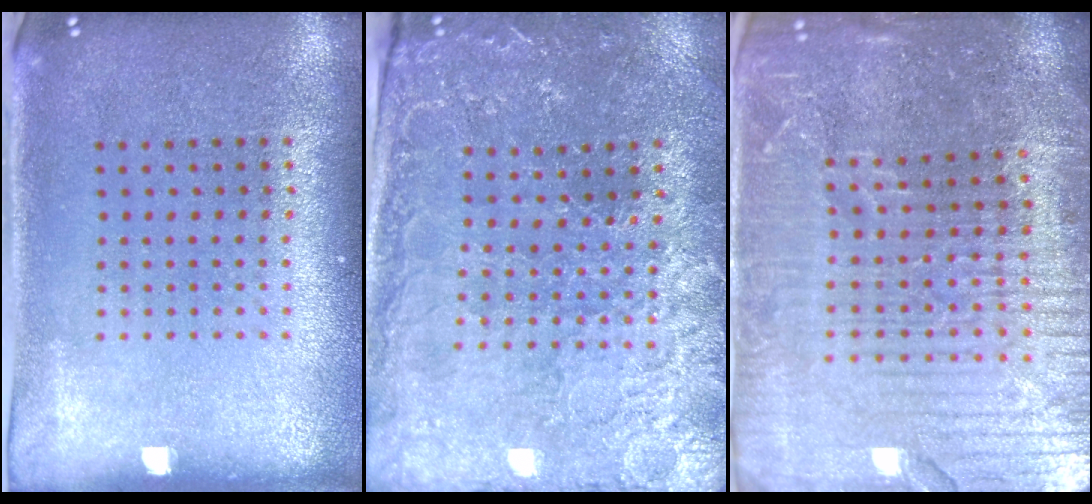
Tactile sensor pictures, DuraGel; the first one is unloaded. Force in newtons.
{"total": 1.7, "press": 1.7, "slide": 0.3}
{"total": 5.9, "press": 5.3, "slide": 2.6}